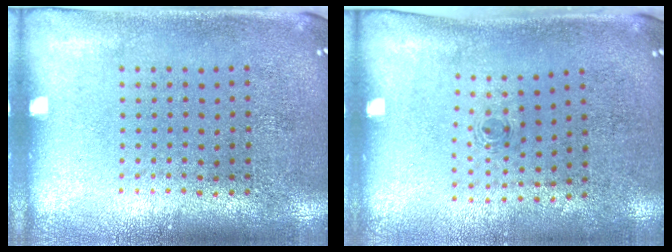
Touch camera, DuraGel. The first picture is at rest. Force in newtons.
{"total": 0.6, "press": 0.2, "slide": 0.6}